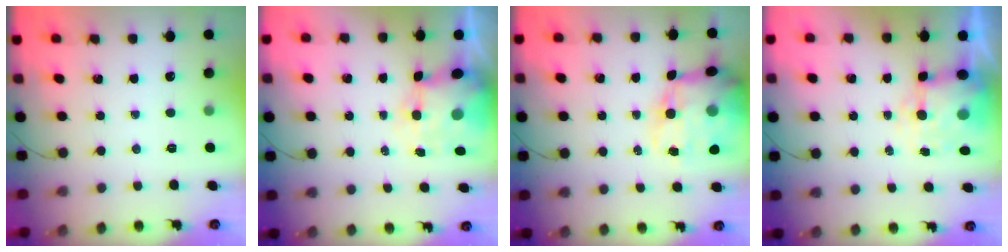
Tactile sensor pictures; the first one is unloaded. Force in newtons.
{"total": 8.0, "press": 7.8, "slide": 2.0}
{"total": 17.7, "press": 17.2, "slide": 4.2}
{"total": 8.9, "press": 8.7, "slide": 1.6}